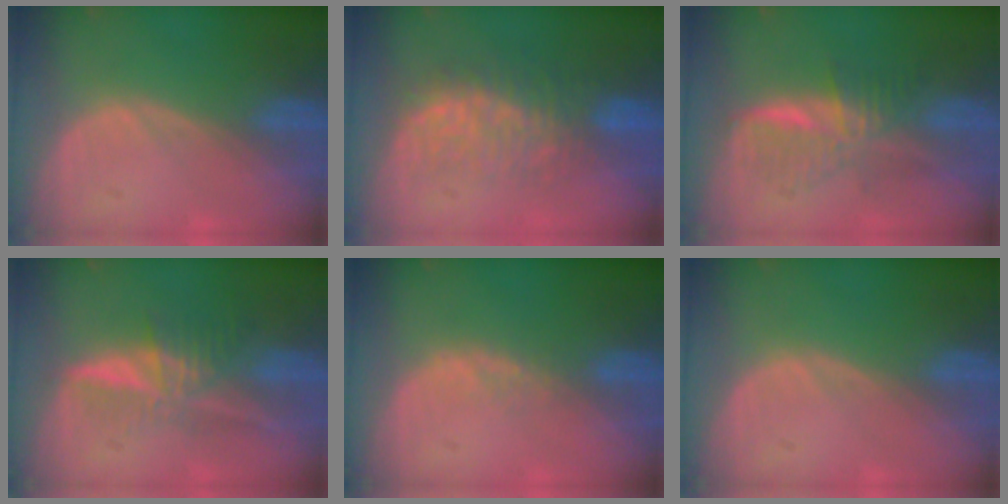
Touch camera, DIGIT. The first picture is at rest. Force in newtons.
{"total": 7.8, "press": 7.6, "slide": 1.3}
{"total": 6.0, "press": 6.0, "slide": 0.1}
{"total": 5.9, "press": 5.5, "slide": 2.2}
{"total": 1.0, "press": 1.0, "slide": 0.2}
{"total": 0.0}